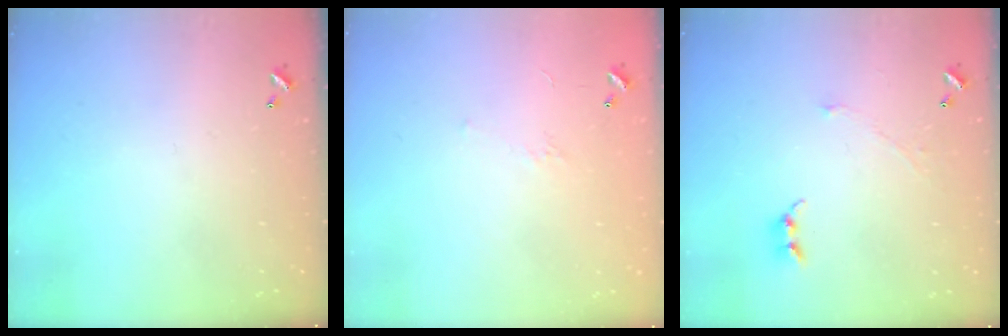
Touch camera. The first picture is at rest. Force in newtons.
{"total": 5.7, "press": 5.5, "slide": 1.1}
{"total": 2.3, "press": 2.2, "slide": 0.3}